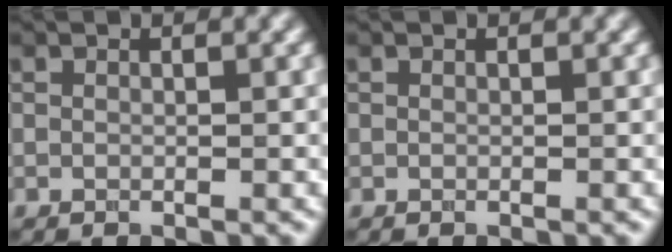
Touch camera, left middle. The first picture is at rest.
{"total": 0.0}